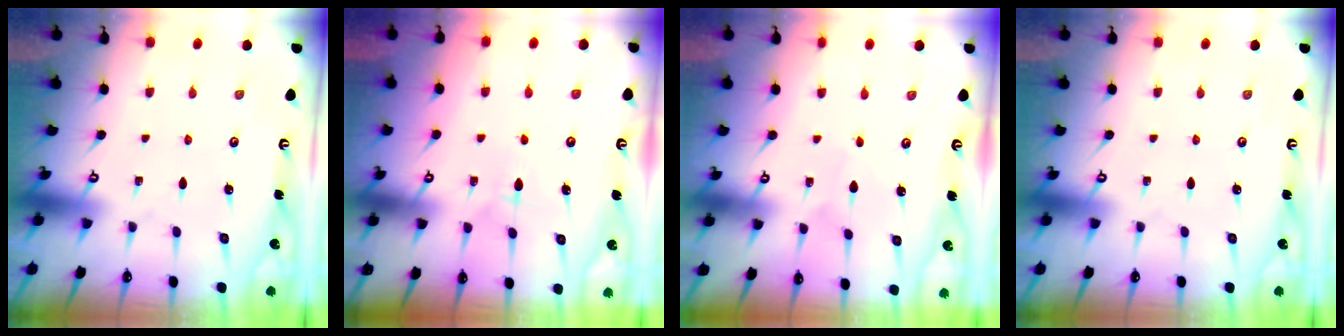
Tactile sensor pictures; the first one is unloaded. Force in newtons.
{"total": 5.2, "press": 5.1, "slide": 0.6}
{"total": 2.6, "press": 2.6, "slide": 0.2}
{"total": 0.0}